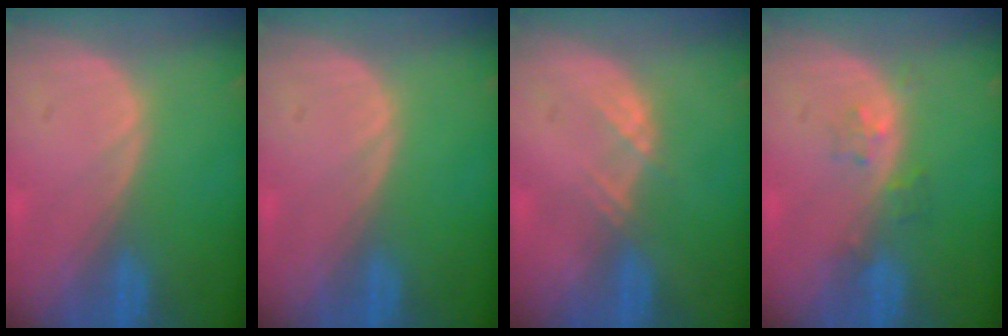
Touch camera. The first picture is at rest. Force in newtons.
{"total": 0.0}
{"total": 1.9, "press": 1.8, "slide": 0.8}
{"total": 2.3, "press": 2.2, "slide": 0.3}